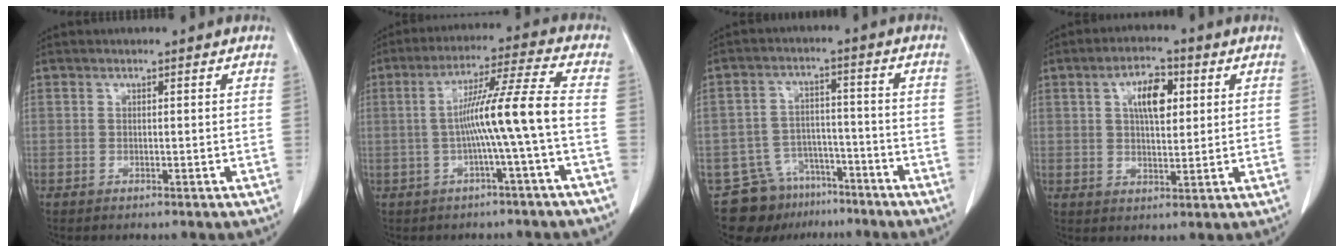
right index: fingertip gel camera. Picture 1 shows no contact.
{"total": 9.8, "force": [-1.6, -1.9, 9.5], "torque": [-0.165, 0.019, -0.025]}
{"total": 9.9, "force": [-7.4, 6.4, 1.7], "torque": [-0.026, 0.032, -0.113]}
{"total": 6.7, "force": [2.1, 2.9, 5.7], "torque": [-0.101, 0.010, 0.036]}